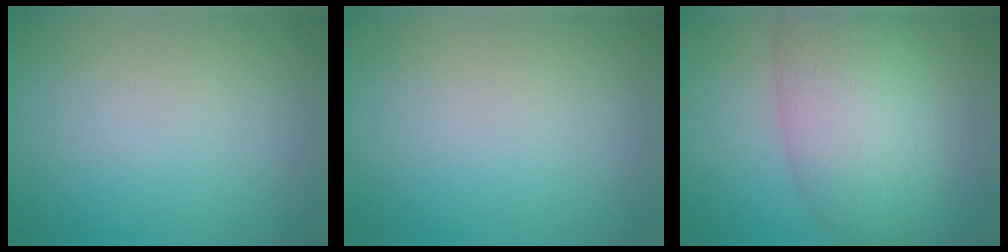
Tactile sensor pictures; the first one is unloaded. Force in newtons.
{"total": 0.0}
{"total": 8.0, "press": 8.0, "slide": 0.3}